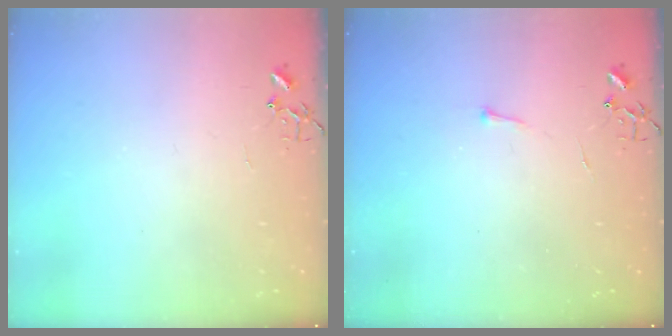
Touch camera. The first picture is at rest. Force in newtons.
{"total": 2.9, "press": 2.9, "slide": 0.4}